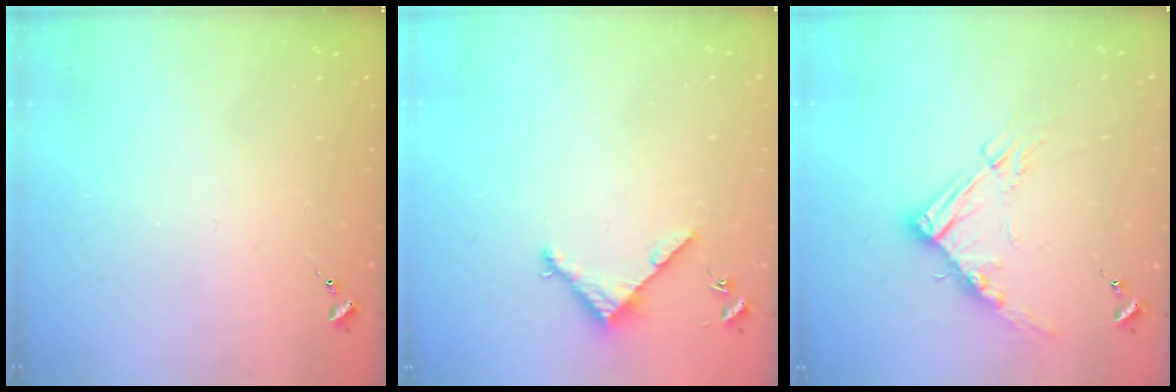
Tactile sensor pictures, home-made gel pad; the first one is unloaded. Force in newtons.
{"total": 3.6, "press": 3.6, "slide": 0.3}
{"total": 12.3, "press": 12.2, "slide": 1.3}